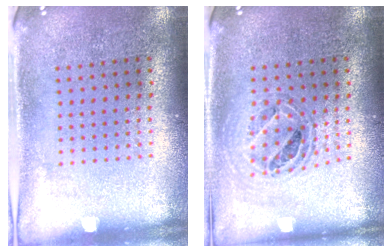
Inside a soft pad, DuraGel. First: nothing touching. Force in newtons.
{"total": 0.8, "press": 0.7, "slide": 0.2}